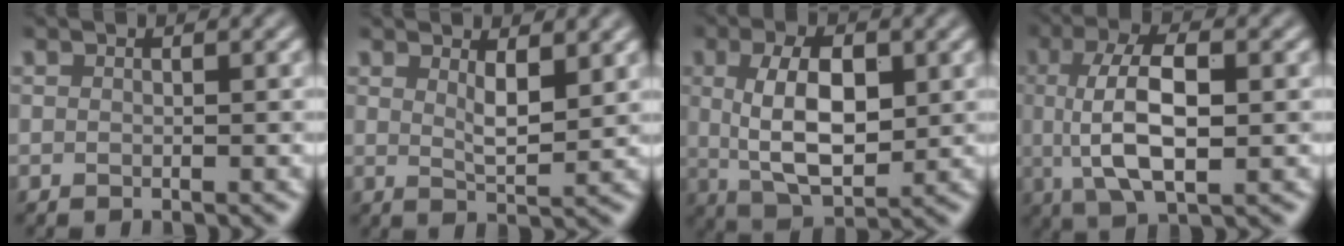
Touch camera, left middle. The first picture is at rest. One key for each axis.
{"total": 2.5, "fx": 1.4, "fy": 0.6, "fz": 2.0, "tx": -0.033, "ty": -0.008, "tz": 0.028}
{"total": 7.2, "fx": 1.0, "fy": 3.5, "fz": 6.2, "tx": -0.116, "ty": 0.000, "tz": 0.020}
{"total": 7.7, "fx": 0.3, "fy": 3.0, "fz": 7.1, "tx": -0.136, "ty": 0.004, "tz": 0.002}